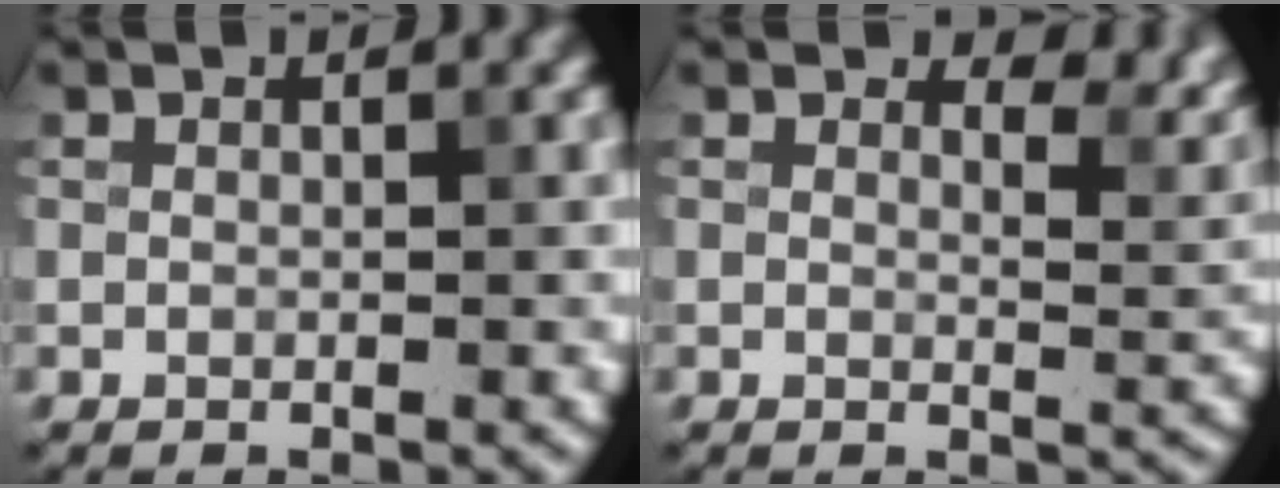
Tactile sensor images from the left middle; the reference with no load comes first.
{"total": 3.9, "force": [2.5, 1.8, 2.4], "torque": [-0.034, -0.004, 0.029]}